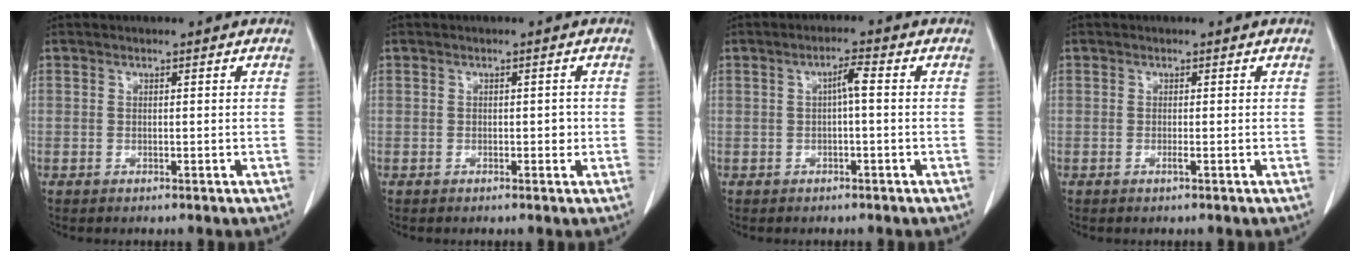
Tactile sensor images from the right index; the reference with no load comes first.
{"total": 1.2, "force": [-0.2, 0.7, 0.9], "torque": [-0.009, 0.002, -0.002]}
{"total": 2.5, "force": [0.1, 0.2, 2.5], "torque": [-0.045, 0.005, 0.001]}
{"total": 0.5, "force": [-0.2, -0.1, 0.5], "torque": [-0.008, 0.000, -0.005]}